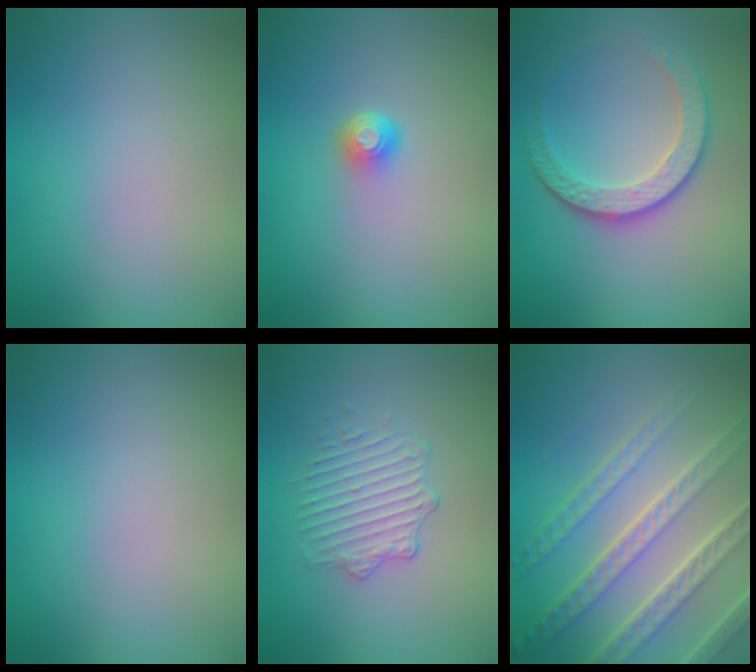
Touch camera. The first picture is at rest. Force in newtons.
{"total": 1.6, "press": 1.2, "slide": 1.0}
{"total": 4.0, "press": 3.1, "slide": 2.5}
{"total": 0.0}
{"total": 2.3, "press": 1.6, "slide": 1.6}
{"total": 7.4, "press": 5.3, "slide": 5.2}